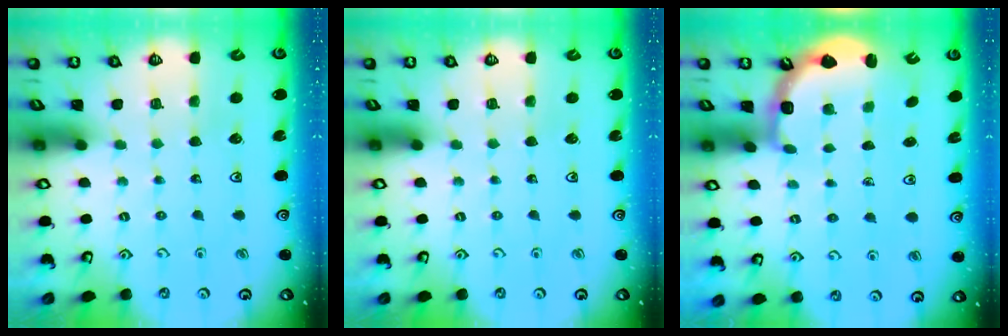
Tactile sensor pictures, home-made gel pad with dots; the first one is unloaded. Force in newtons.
{"total": 0.0}
{"total": 3.3, "press": 2.3, "slide": 2.3}